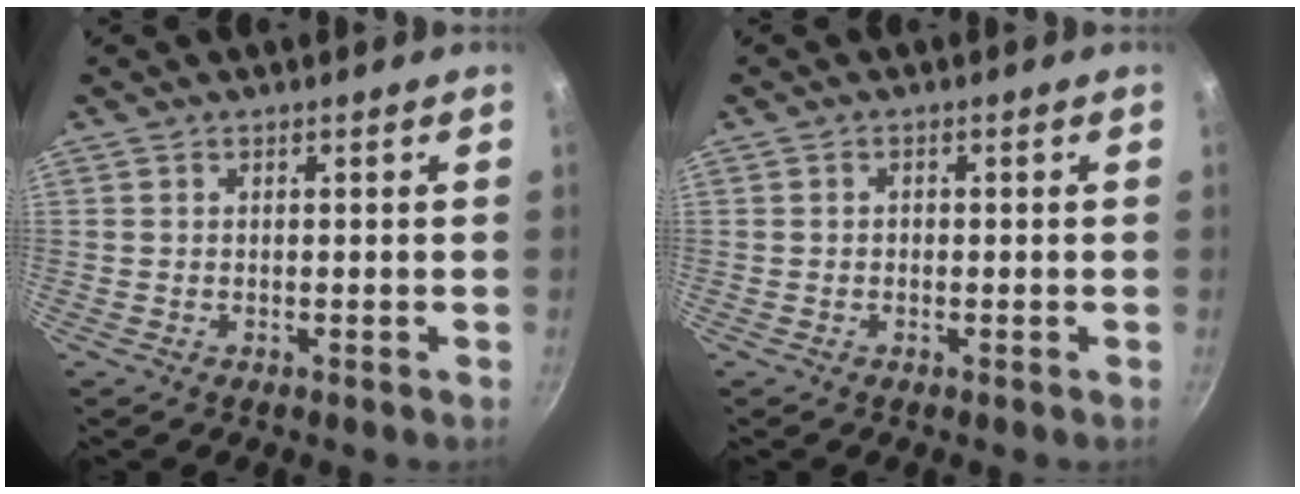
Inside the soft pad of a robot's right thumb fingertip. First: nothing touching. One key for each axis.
{"total": 0.6, "fx": -0.2, "fy": 0.5, "fz": 0.3, "tx": -0.004, "ty": 0.004, "tz": -0.003}